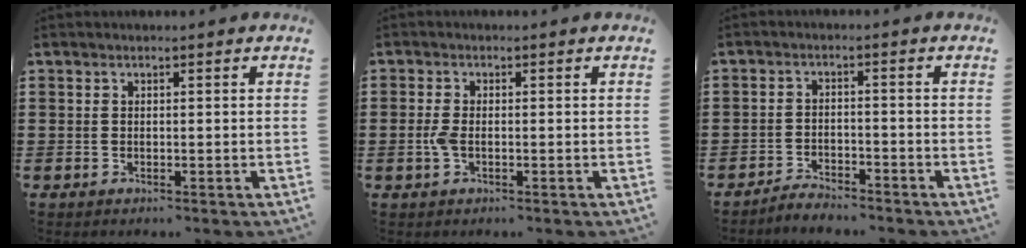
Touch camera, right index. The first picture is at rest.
{"total": 2.4, "force": [-0.6, 1.0, 2.1], "torque": [-0.062, -0.009, -0.017]}
{"total": 3.0, "force": [-2.9, 0.4, 0.0], "torque": [-0.008, 0.003, -0.062]}